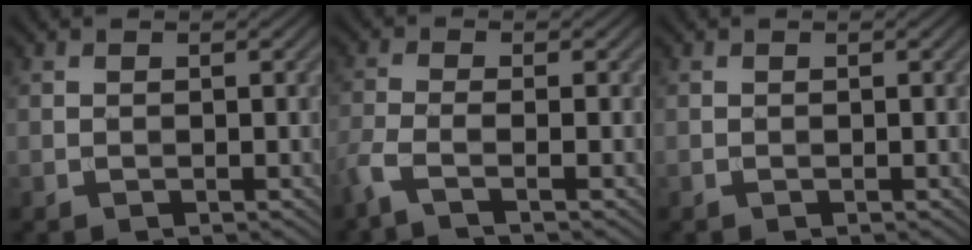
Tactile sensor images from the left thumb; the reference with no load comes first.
{"total": 3.6, "force": [-2.2, 0.6, 2.8], "torque": [-0.062, -0.004, -0.062]}
{"total": 0.0}